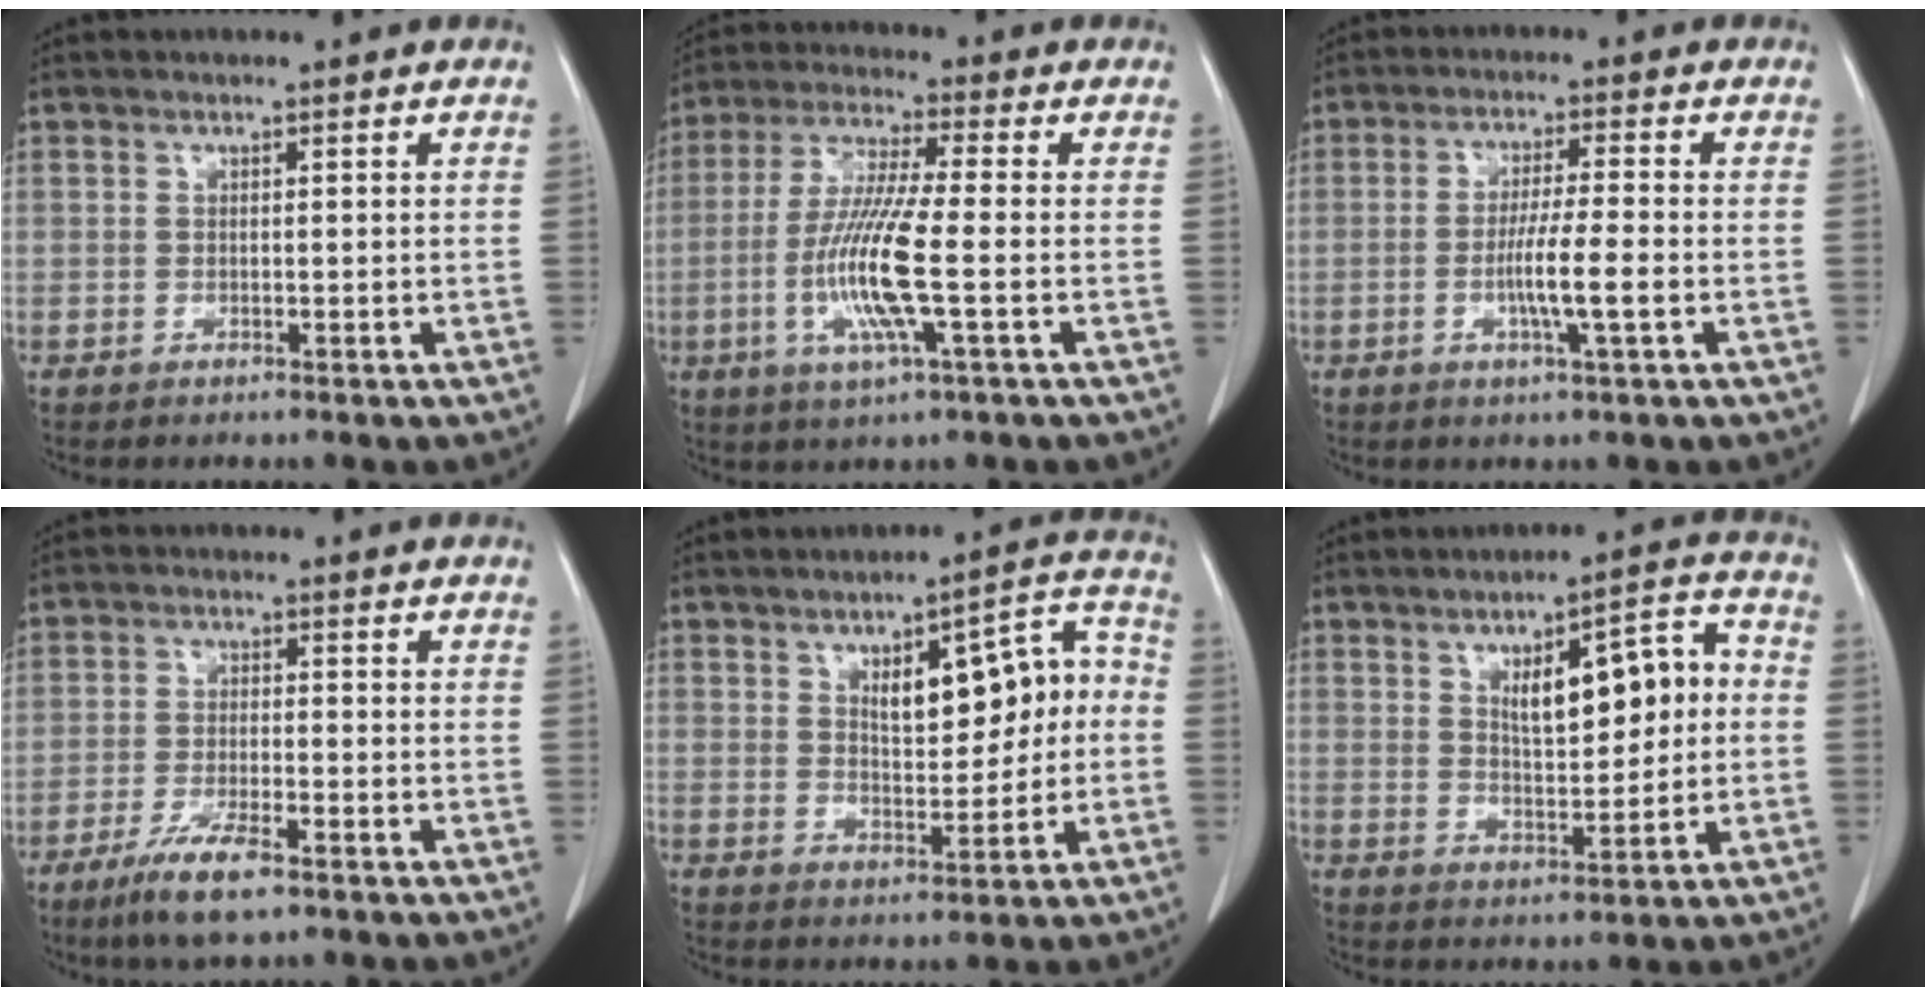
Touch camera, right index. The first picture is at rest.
{"total": 12.0, "force": [-2.6, 0.5, 11.7], "torque": [-0.241, -0.012, -0.057]}
{"total": 6.4, "force": [-1.7, -0.2, 6.2], "torque": [-0.111, -0.008, -0.031]}
{"total": 6.9, "force": [-4.6, 1.1, 5.1], "torque": [-0.102, -0.013, -0.081]}
{"total": 10.7, "force": [1.2, 4.3, 9.7], "torque": [-0.125, 0.038, 0.024]}
{"total": 10.6, "force": [1.7, 3.6, 9.9], "torque": [-0.140, 0.029, 0.031]}